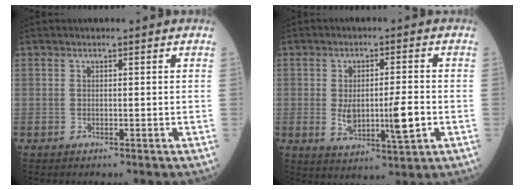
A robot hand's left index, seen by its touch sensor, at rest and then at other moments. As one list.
[{"total": 8.5, "force": [-1.3, 2.0, 8.1], "torque": [-0.145, -0.006, -0.012]}]